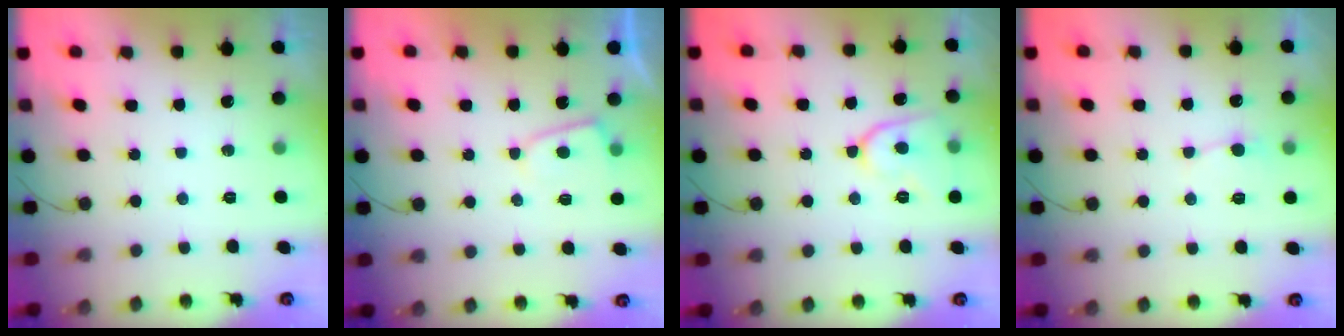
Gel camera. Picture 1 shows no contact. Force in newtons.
{"total": 3.9, "press": 3.8, "slide": 0.4}
{"total": 10.1, "press": 10.1, "slide": 1.0}
{"total": 3.5, "press": 3.5, "slide": 0.4}